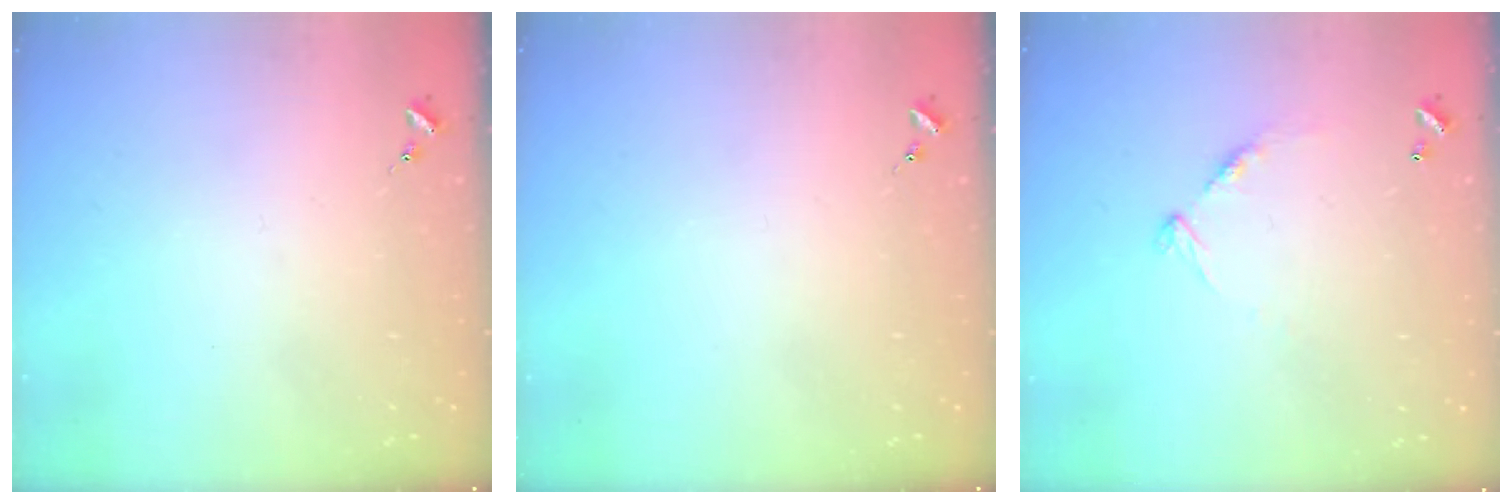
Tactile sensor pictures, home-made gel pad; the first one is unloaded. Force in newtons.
{"total": 0.0}
{"total": 8.8, "press": 8.8, "slide": 0.7}